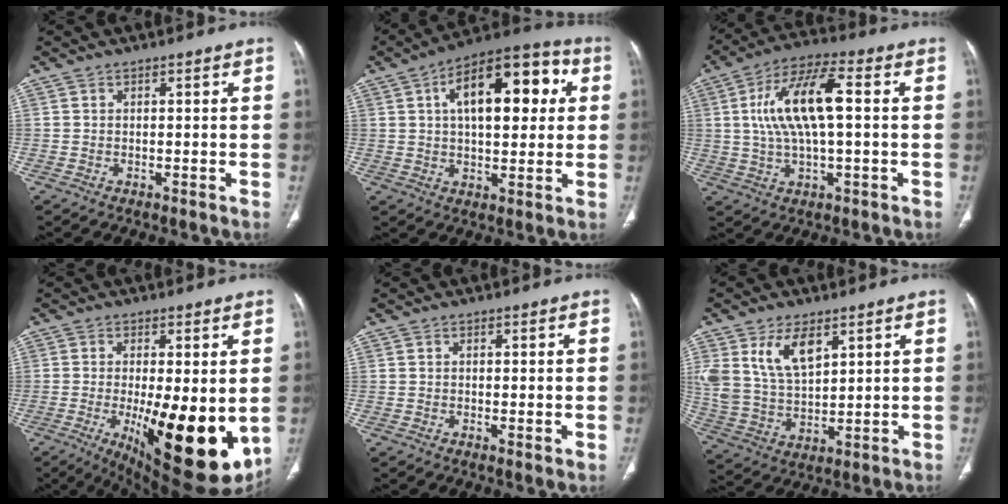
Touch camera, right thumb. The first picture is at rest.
{"total": 18.6, "force": [4.7, 9.1, 15.5], "torque": [-0.198, 0.023, 0.062]}
{"total": 14.2, "force": [1.8, 5.1, 13.2], "torque": [-0.264, 0.024, 0.029]}
{"total": 20.2, "force": [-3.7, 7.1, 18.6], "torque": [-0.232, -0.034, -0.028]}
{"total": 1.1, "force": [0.0, 0.2, 1.0], "torque": [-0.022, -0.006, -0.001]}
{"total": 11.5, "force": [5.7, 6.1, 7.9], "torque": [-0.144, -0.022, 0.124]}